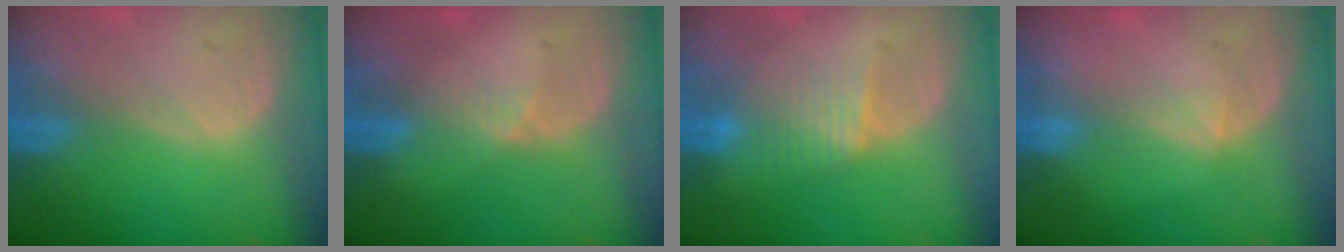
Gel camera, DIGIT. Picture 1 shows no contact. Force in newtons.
{"total": 2.0, "press": 1.6, "slide": 1.3}
{"total": 4.0, "press": 4.0, "slide": 0.4}
{"total": 1.7, "press": 1.3, "slide": 1.1}